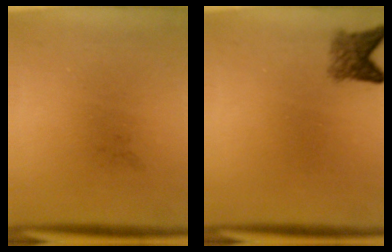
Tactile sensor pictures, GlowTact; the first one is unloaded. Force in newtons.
{"total": 2.8}